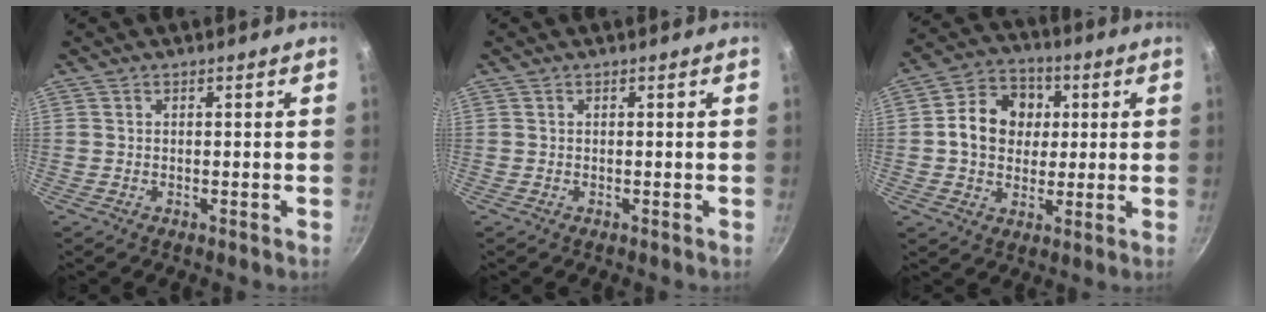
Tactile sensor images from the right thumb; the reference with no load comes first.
{"total": 0.0}
{"total": 12.1, "force": [1.7, 10.0, 6.6], "torque": [-0.083, 0.014, 0.016]}